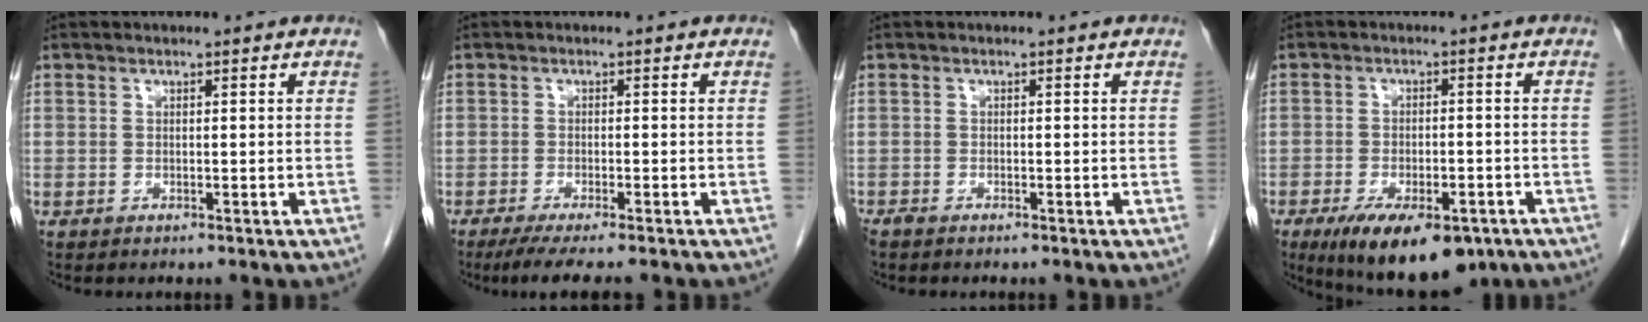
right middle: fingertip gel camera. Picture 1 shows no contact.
{"total": 6.1, "force": [-4.9, 0.0, 3.6], "torque": [-0.052, -0.015, -0.078]}
{"total": 0.8, "force": [-0.8, 0.2, 0.3], "torque": [-0.012, -0.002, -0.016]}
{"total": 13.2, "force": [-8.5, 5.2, 8.6], "torque": [-0.141, -0.013, -0.124]}